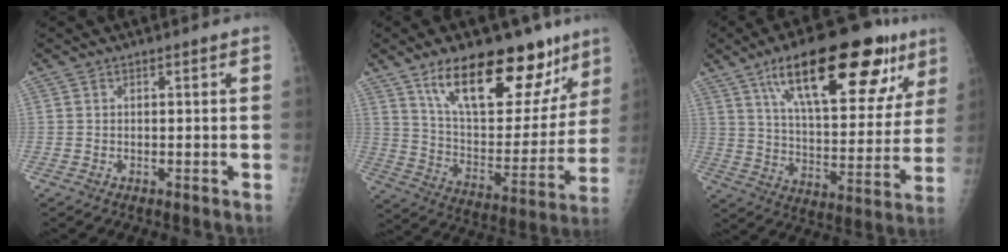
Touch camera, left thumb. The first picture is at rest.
{"total": 24.3, "force": [15.3, 10.8, 15.5], "torque": [-0.176, -0.061, 0.246]}
{"total": 27.0, "force": [14.8, 10.0, 20.3], "torque": [-0.266, -0.026, 0.233]}